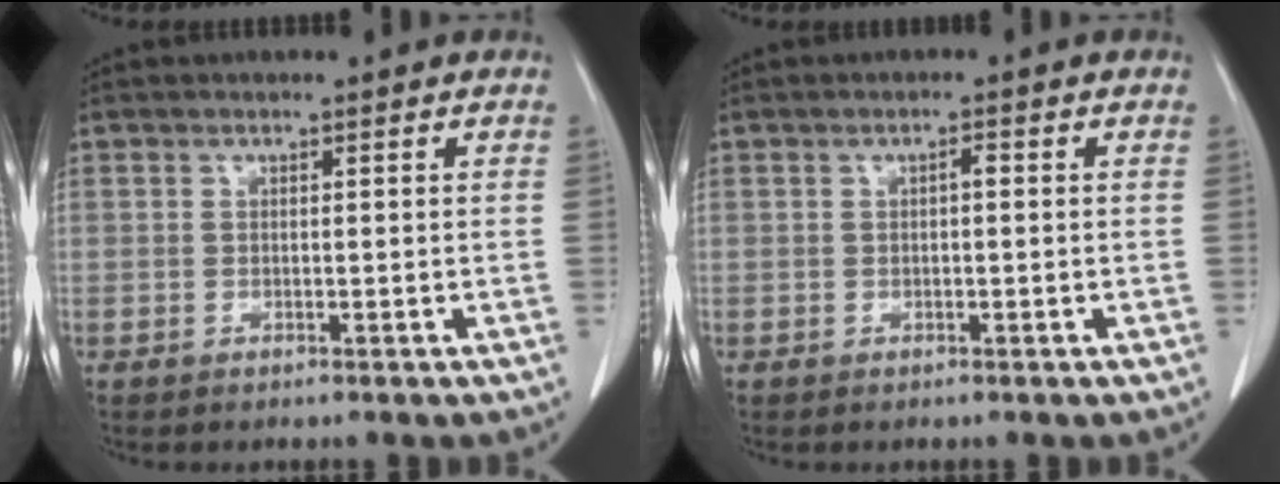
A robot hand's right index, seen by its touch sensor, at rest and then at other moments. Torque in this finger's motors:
{"motor_torque": [0.14, -0.09, 0.01, 0.01]}